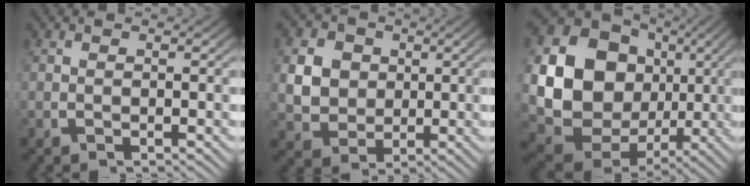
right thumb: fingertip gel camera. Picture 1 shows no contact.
{"total": 6.9, "force": [0.3, 6.0, 3.5], "torque": [-0.085, -0.027, 0.014]}
{"total": 16.6, "force": [0.1, 12.9, 10.4], "torque": [-0.243, -0.043, 0.016]}